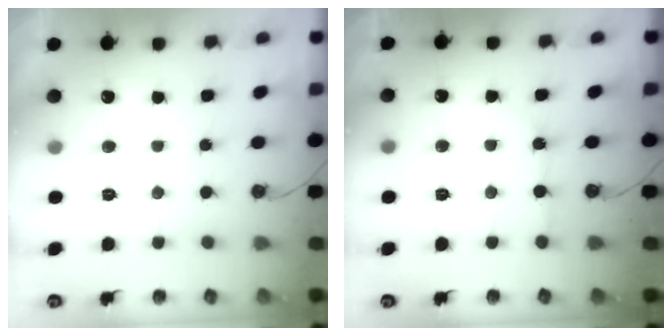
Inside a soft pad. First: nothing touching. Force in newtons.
{"total": 2.1, "press": 2.1, "slide": 0.4}